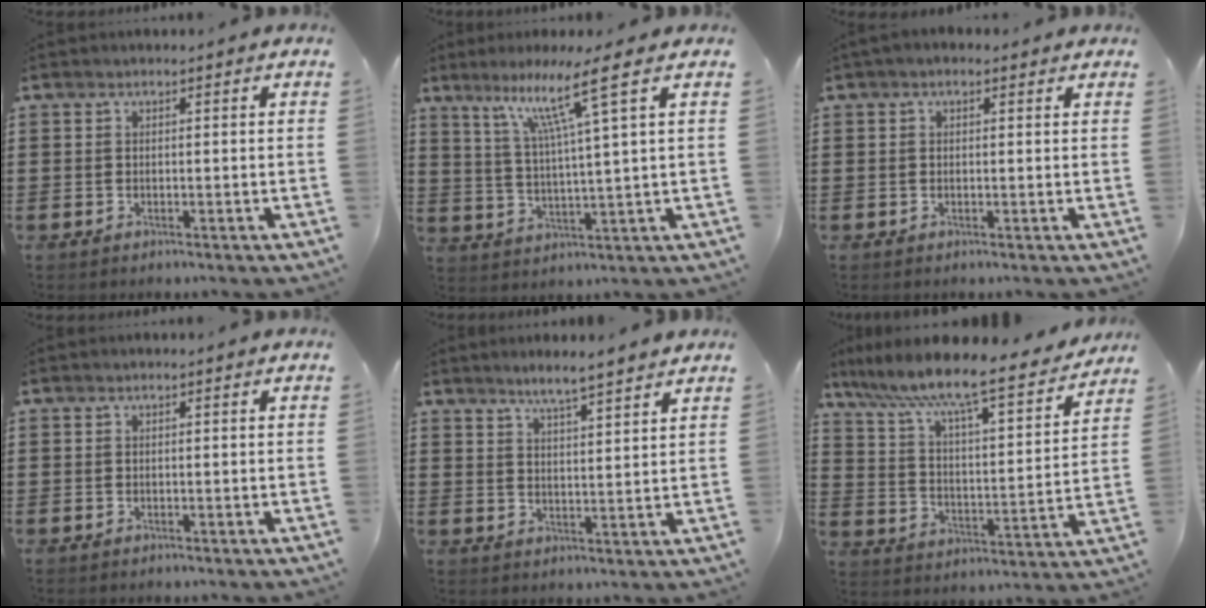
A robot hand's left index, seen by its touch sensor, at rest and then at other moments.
{"total": 9.6, "force": [5.5, -0.5, 7.8], "torque": [-0.158, -0.010, 0.088]}
{"total": 1.0, "force": [0.2, 0.7, 0.7], "torque": [-0.013, 0.009, 0.003]}
{"total": 0.0}
{"total": 4.0, "force": [3.7, -0.5, 1.3], "torque": [-0.036, -0.012, 0.066]}
{"total": 9.1, "force": [7.9, 0.5, 4.6], "torque": [-0.122, -0.049, 0.127]}